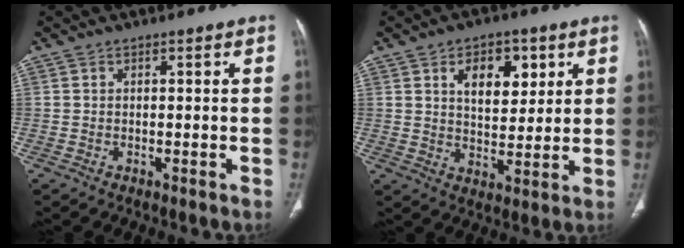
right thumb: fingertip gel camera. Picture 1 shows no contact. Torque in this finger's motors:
{"motor_torque": [-1.09, 0.85, 0.03, 0.24, 0.16]}